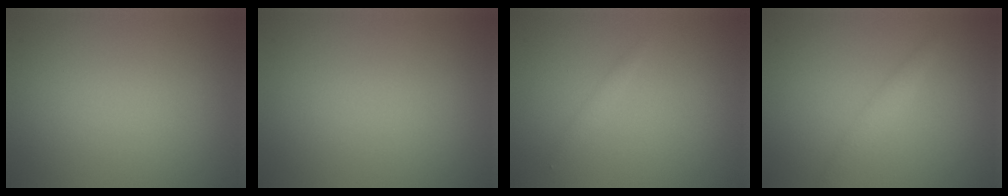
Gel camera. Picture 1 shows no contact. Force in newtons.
{"total": 0.0}
{"total": 0.8, "press": 0.8, "slide": 0.0}
{"total": 1.5, "press": 1.5, "slide": 0.1}